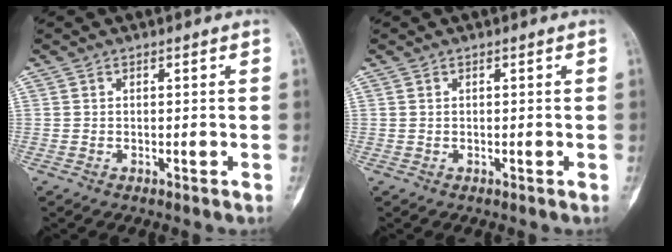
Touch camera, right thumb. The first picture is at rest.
{"total": 0.0}